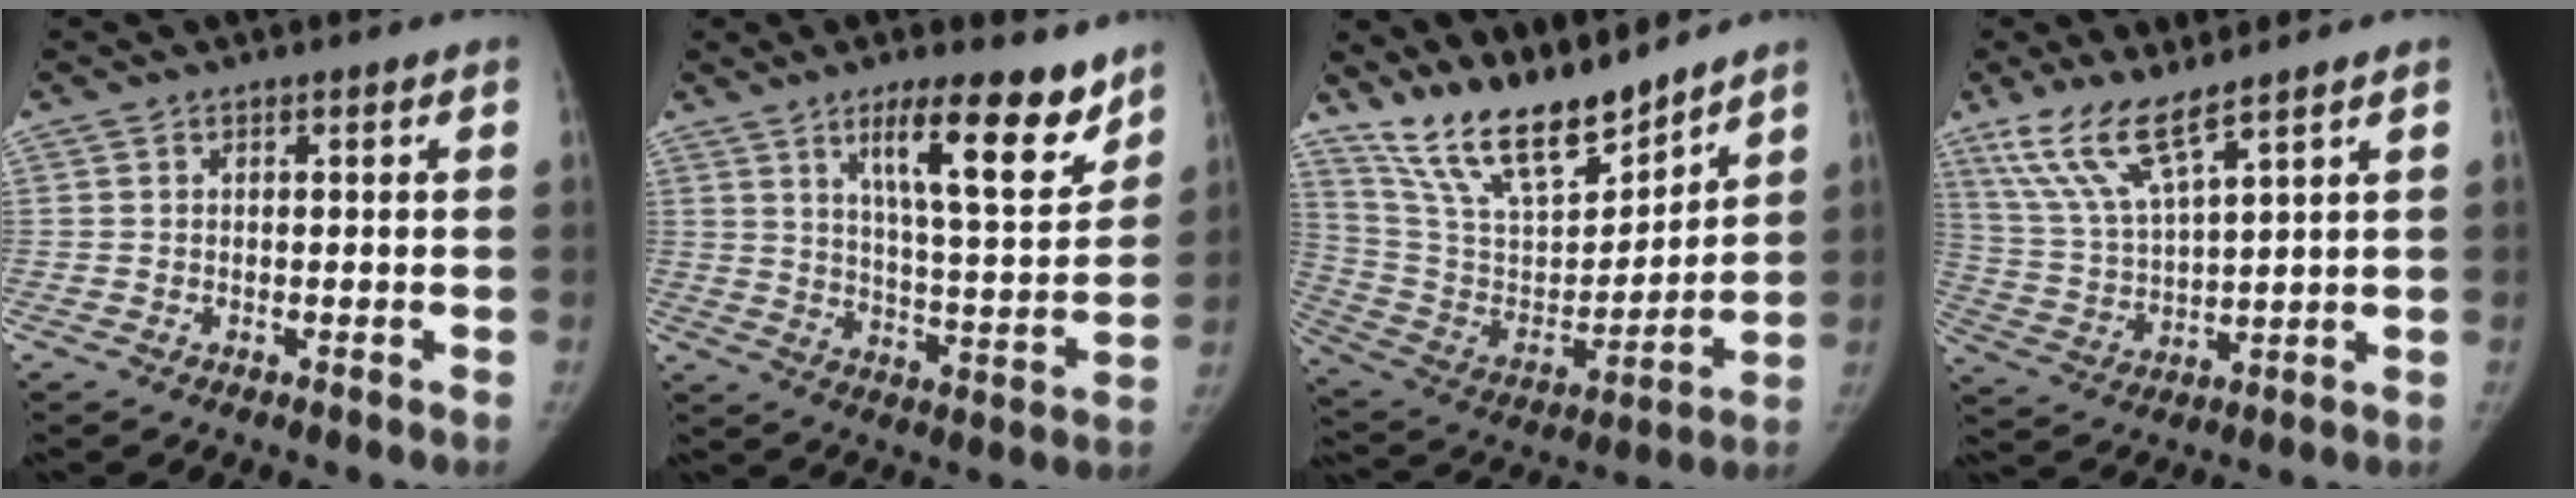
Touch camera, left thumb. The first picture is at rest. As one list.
[{"total": 16.1, "force": [10.2, 4.0, 11.8], "torque": [-0.147, -0.069, 0.168]}, {"total": 18.7, "force": [16.0, 5.2, 8.1], "torque": [-0.112, -0.097, 0.300]}, {"total": 10.2, "force": [7.4, 1.5, 6.9], "torque": [-0.143, -0.036, 0.164]}]